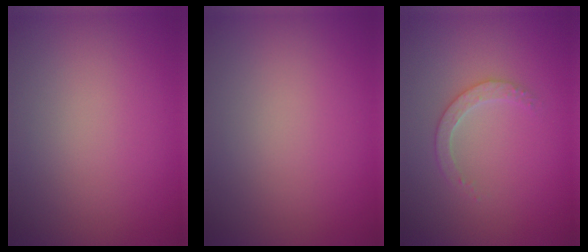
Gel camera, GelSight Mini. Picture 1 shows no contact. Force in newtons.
{"total": 0.0}
{"total": 2.2, "press": 2.2, "slide": 0.6}